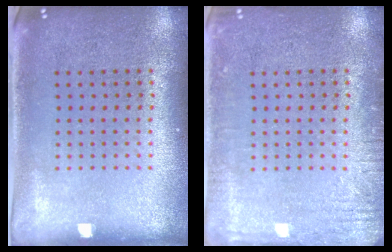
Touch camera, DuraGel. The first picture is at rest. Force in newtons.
{"total": 2.5, "press": 2.5, "slide": 0.3}